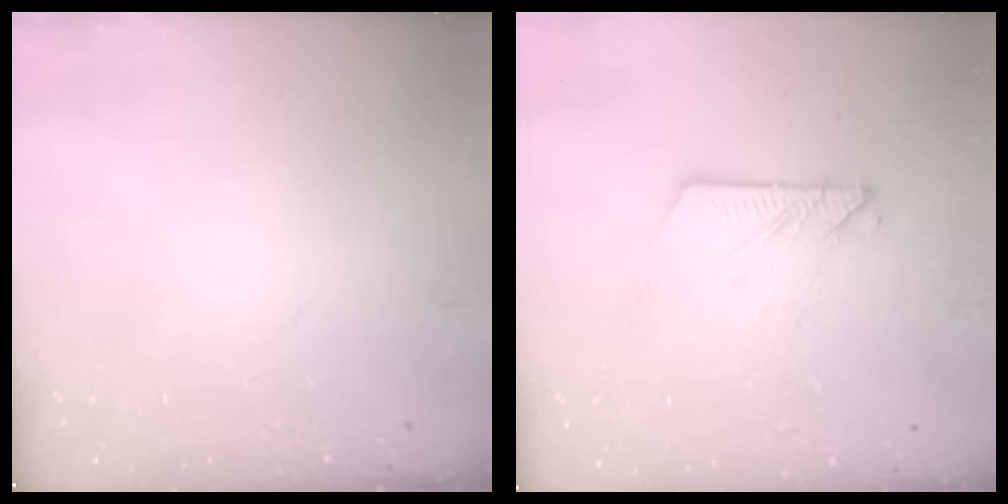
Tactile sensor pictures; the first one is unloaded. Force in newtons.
{"total": 7.9, "press": 7.8, "slide": 0.4}